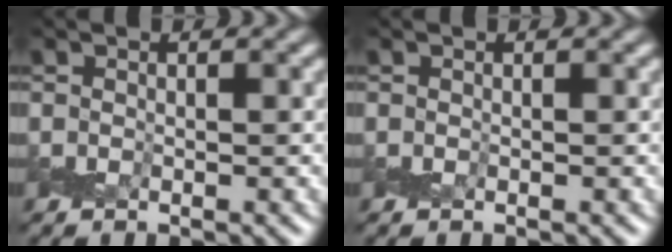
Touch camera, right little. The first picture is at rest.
{"total": 0.0}